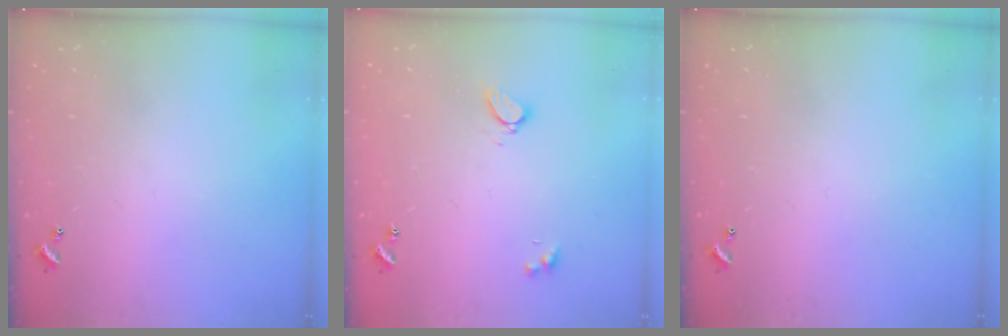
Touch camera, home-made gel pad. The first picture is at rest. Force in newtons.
{"total": 3.1, "press": 3.1, "slide": 0.3}
{"total": 0.0}